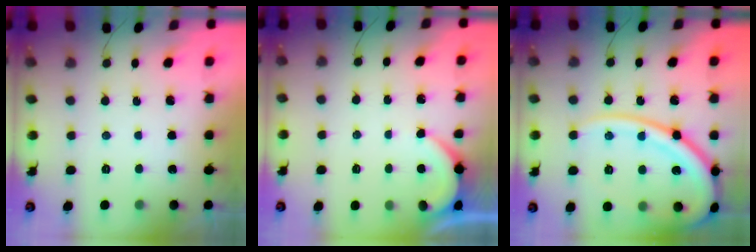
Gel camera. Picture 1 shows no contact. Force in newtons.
{"total": 1.7, "press": 1.6, "slide": 0.4}
{"total": 20.1, "press": 20.0, "slide": 2.2}